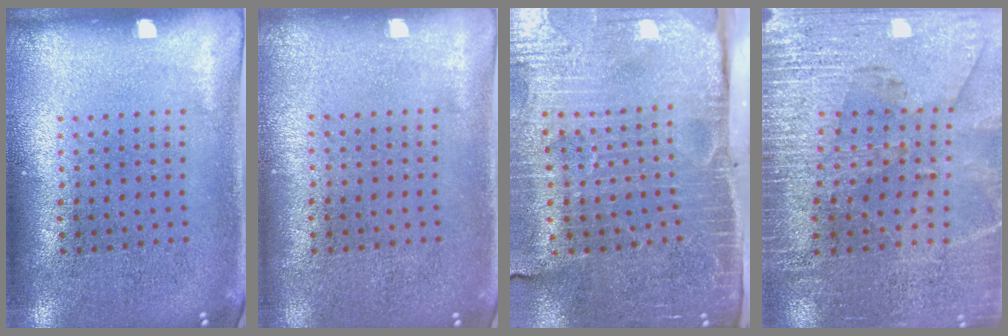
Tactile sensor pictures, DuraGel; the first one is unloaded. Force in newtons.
{"total": 0.0}
{"total": 3.9, "press": 3.6, "slide": 1.4}
{"total": 3.0, "press": 2.9, "slide": 0.6}